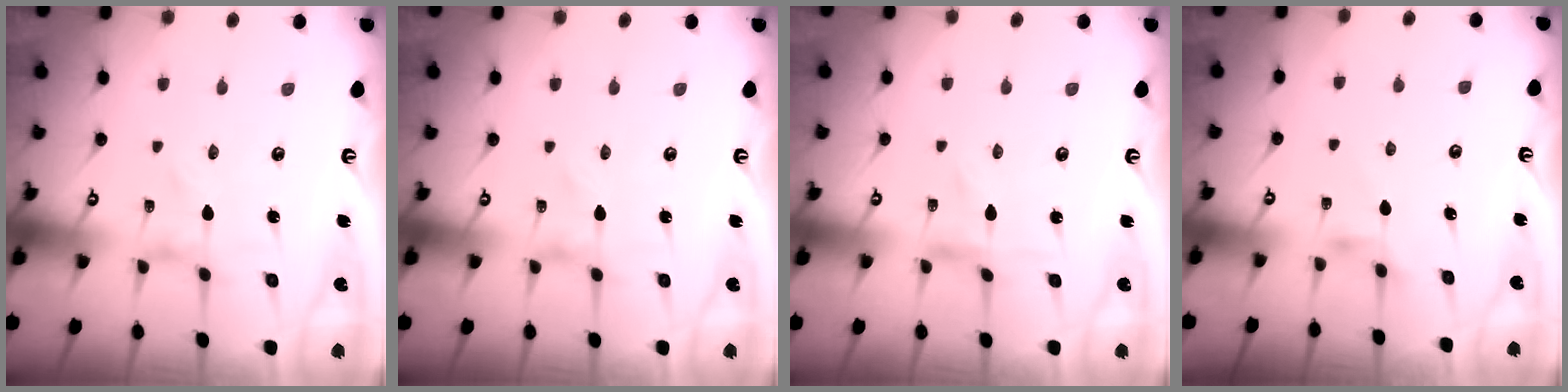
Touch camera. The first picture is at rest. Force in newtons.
{"total": 0.0}
{"total": 0.0}
{"total": 2.8, "press": 2.7, "slide": 0.5}